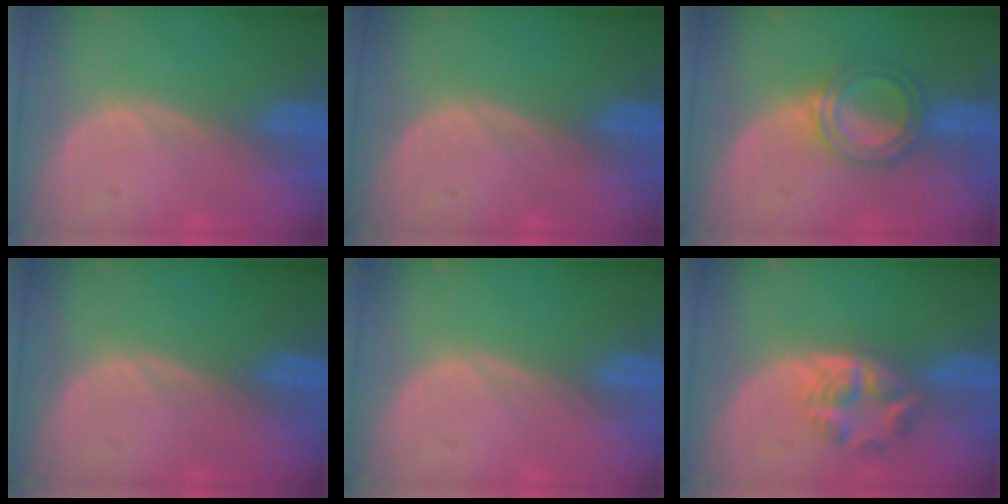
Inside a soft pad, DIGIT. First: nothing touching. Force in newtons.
{"total": 0.0}
{"total": 5.0, "press": 5.0, "slide": 0.7}
{"total": 0.0}
{"total": 0.0}
{"total": 5.9, "press": 5.0, "slide": 3.2}